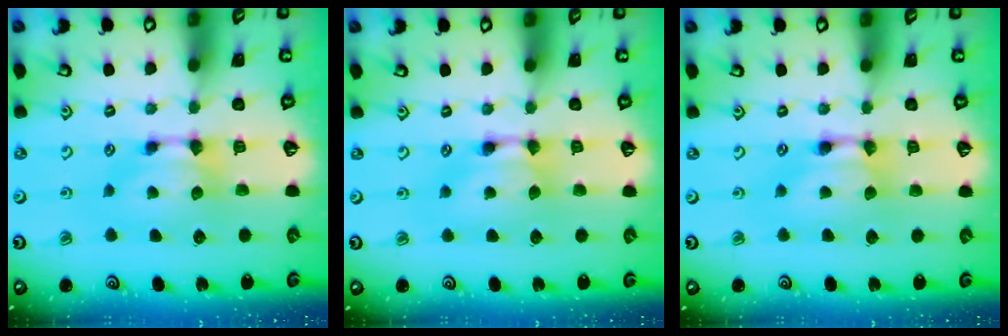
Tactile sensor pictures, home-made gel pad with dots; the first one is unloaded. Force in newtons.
{"total": 1.5, "press": 1.5, "slide": 0.1}
{"total": 1.9, "press": 1.9, "slide": 0.1}